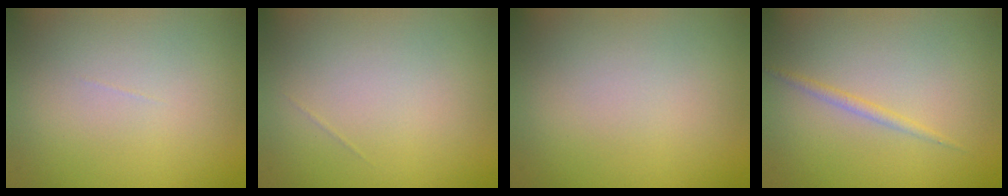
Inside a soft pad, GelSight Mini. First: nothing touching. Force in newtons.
{"total": 0.0}
{"total": 0.0}
{"total": 0.9, "press": 0.9, "slide": 0.1}